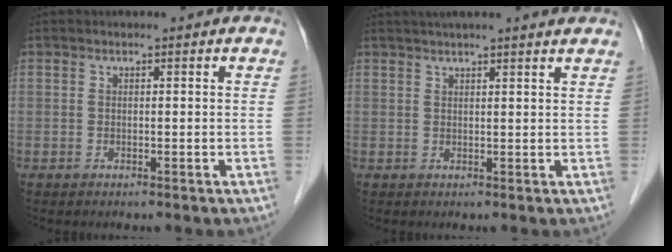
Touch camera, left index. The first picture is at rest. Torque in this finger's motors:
{"motor_torque": [1.02, -0.94, 0.59, 0.04]}